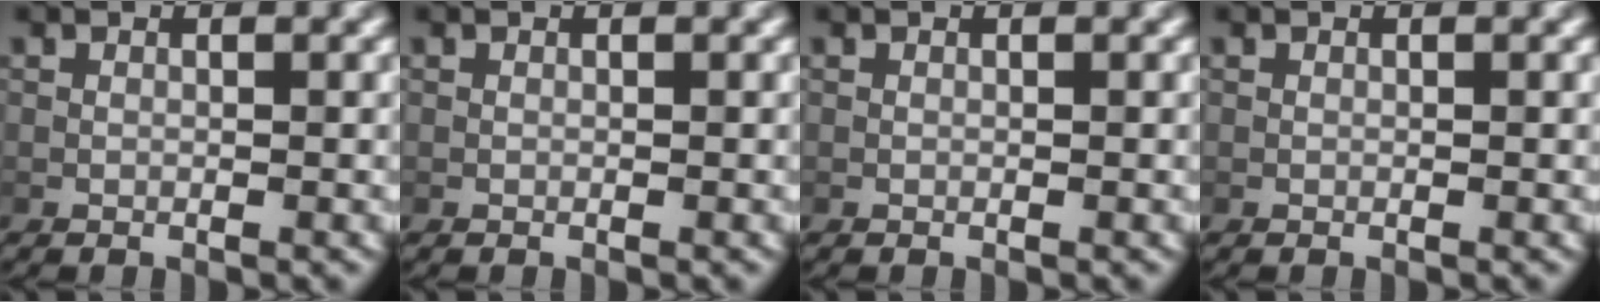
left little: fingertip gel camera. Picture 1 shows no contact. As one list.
[{"total": 0.0}, {"total": 0.0}, {"total": 0.0}]